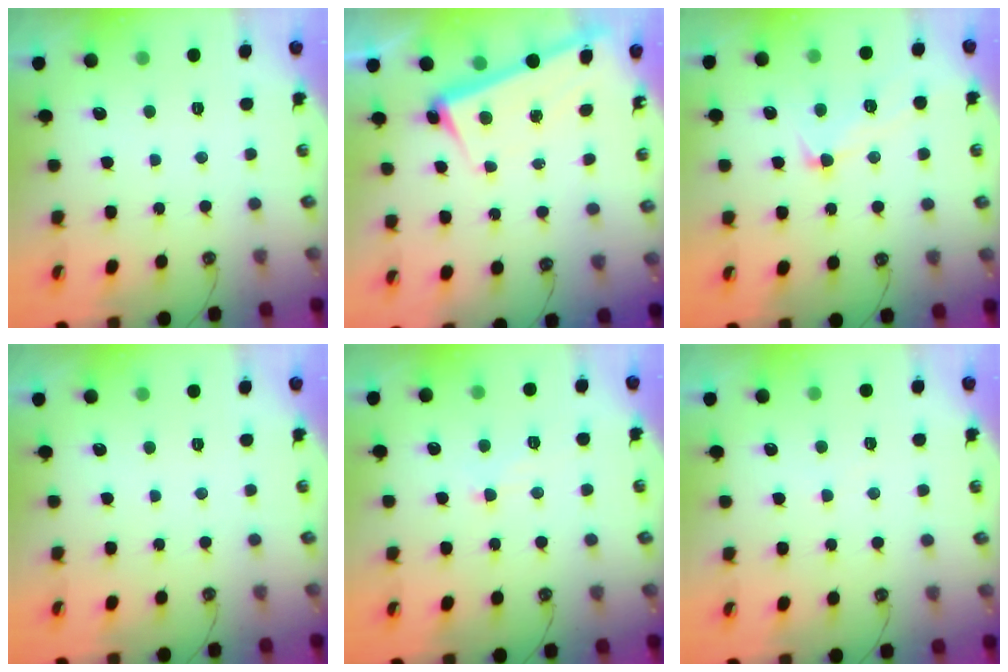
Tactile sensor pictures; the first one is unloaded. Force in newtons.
{"total": 2.6, "press": 2.3, "slide": 1.2}
{"total": 7.0, "press": 7.0, "slide": 0.8}
{"total": 0.0}
{"total": 2.6, "press": 2.5, "slide": 0.6}
{"total": 1.3, "press": 1.2, "slide": 0.4}